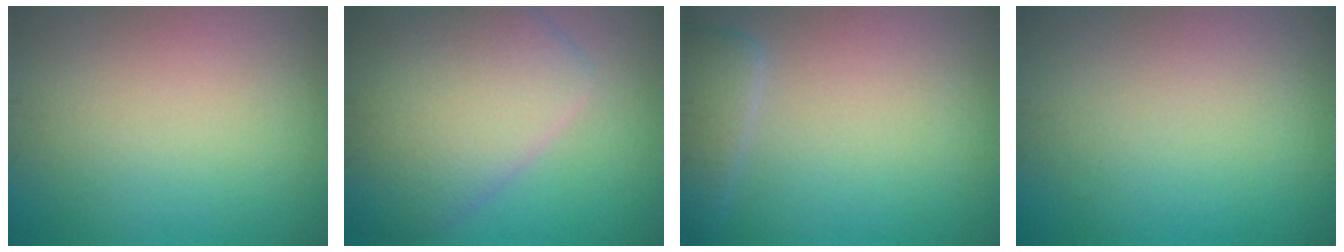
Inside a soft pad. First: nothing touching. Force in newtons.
{"total": 10.3, "press": 10.3, "slide": 0.5}
{"total": 2.9, "press": 2.9, "slide": 0.3}
{"total": 0.0}